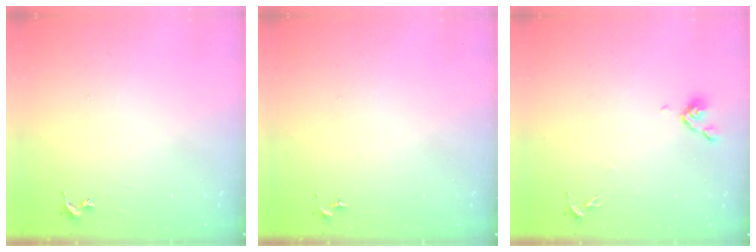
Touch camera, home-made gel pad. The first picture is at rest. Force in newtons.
{"total": 0.0}
{"total": 5.8, "press": 5.8, "slide": 0.7}